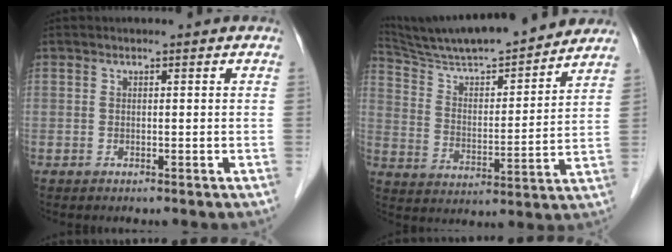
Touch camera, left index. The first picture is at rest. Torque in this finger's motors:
{"motor_torque": [-0.49, -1.18, 0.34, 0.07]}